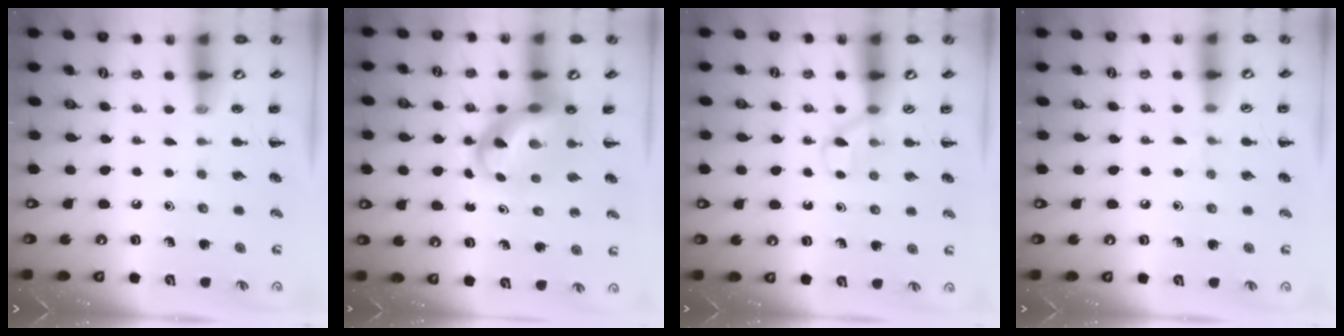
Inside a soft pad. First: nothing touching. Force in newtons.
{"total": 8.8, "press": 8.4, "slide": 2.4}
{"total": 4.0, "press": 3.7, "slide": 1.5}
{"total": 2.8, "press": 2.5, "slide": 1.1}